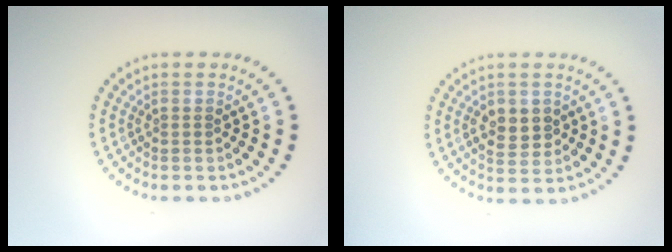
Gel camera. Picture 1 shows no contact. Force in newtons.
{"total": 2.9, "press": 2.8, "slide": 0.4}